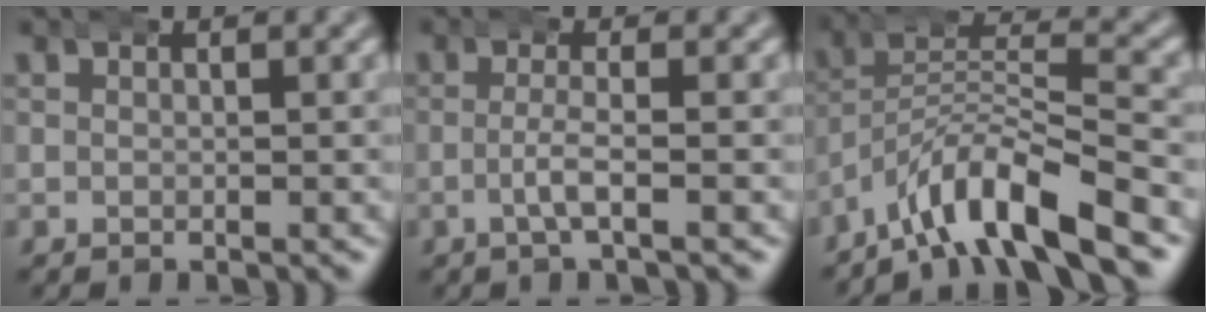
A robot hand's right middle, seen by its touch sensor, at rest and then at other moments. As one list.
[{"total": 2.2, "force": [-1.0, -0.2, 1.9], "torque": [-0.035, -0.001, -0.019]}, {"total": 8.3, "force": [-4.8, 3.8, 5.6], "torque": [-0.096, -0.017, -0.079]}]